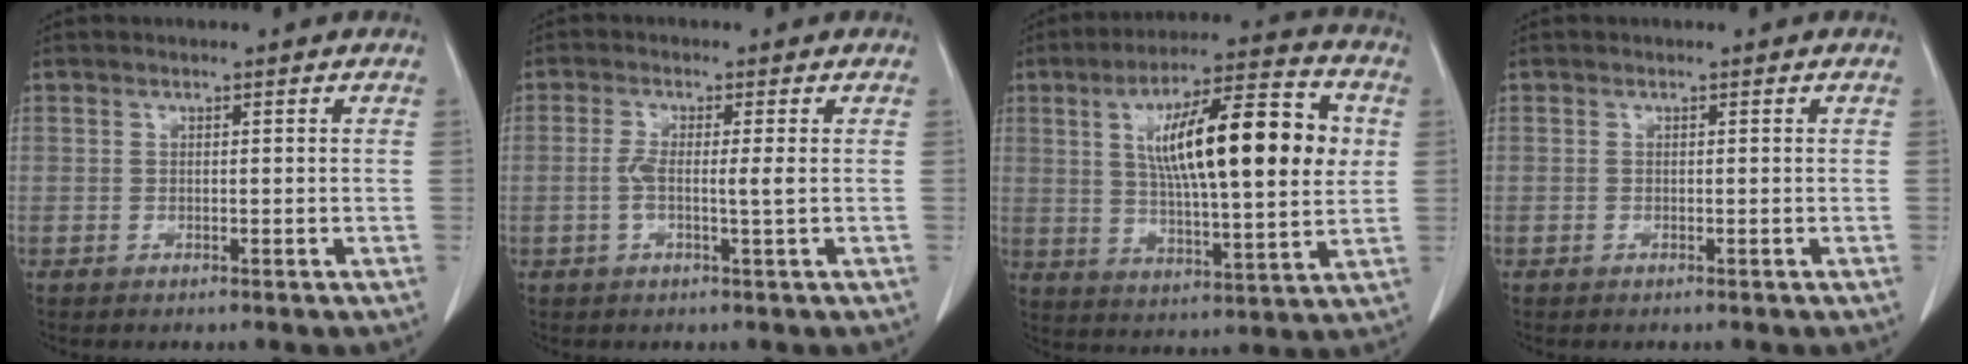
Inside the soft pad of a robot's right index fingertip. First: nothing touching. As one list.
[{"total": 3.3, "force": [-0.2, -0.1, 3.2], "torque": [-0.063, 0.003, -0.001]}, {"total": 19.9, "force": [4.2, 4.0, 19.0], "torque": [-0.308, 0.022, 0.064]}, {"total": 0.0}]